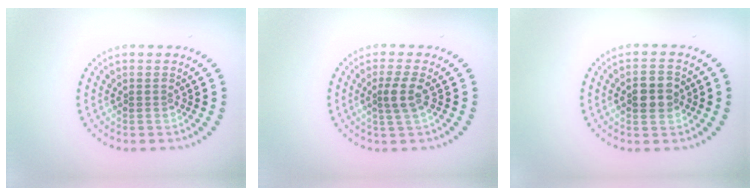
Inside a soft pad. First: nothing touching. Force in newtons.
{"total": 2.2, "press": 1.9, "slide": 1.1}
{"total": 3.2, "press": 3.2, "slide": 0.1}